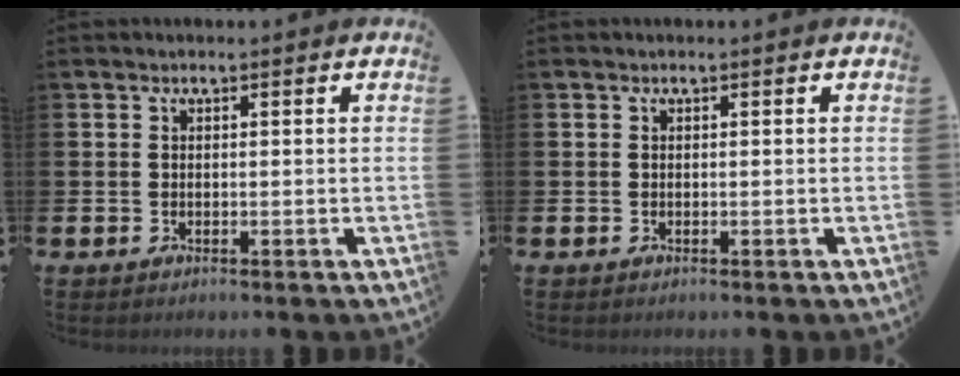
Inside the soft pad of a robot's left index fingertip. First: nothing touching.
{"total": 0.0}